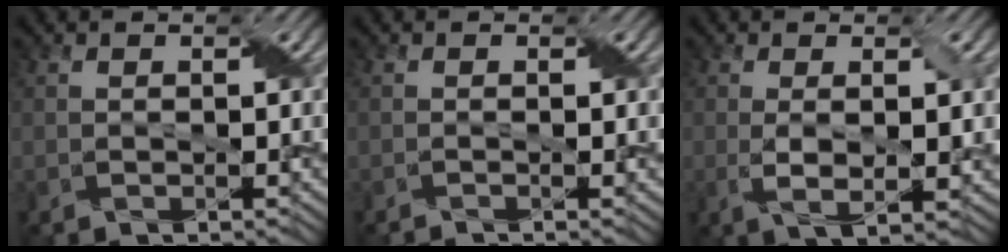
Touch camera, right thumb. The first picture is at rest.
{"total": 0.9, "force": [-0.5, 0.0, 0.7], "torque": [-0.014, 0.000, -0.010]}
{"total": 4.1, "force": [0.3, 1.1, 4.0], "torque": [-0.081, -0.004, 0.009]}